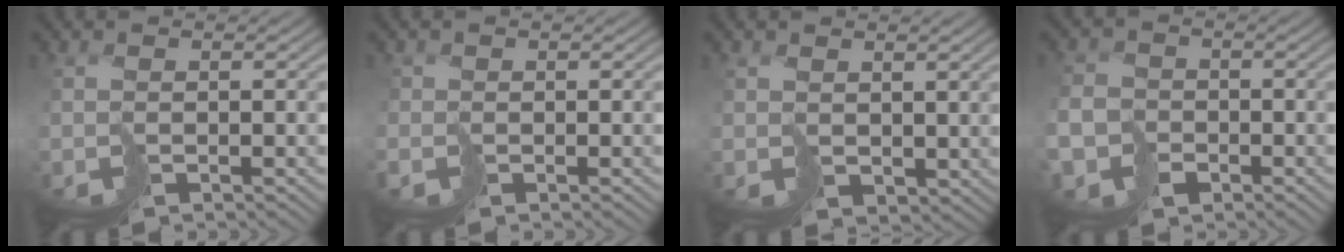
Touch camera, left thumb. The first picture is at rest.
{"total": 0.7, "force": [-0.1, 0.2, -0.7], "torque": [0.021, -0.002, -0.008]}
{"total": 2.4, "force": [1.9, 1.2, 0.6], "torque": [-0.026, -0.004, 0.042]}
{"total": 6.8, "force": [-3.3, 5.4, 2.4], "torque": [-0.063, -0.032, -0.076]}